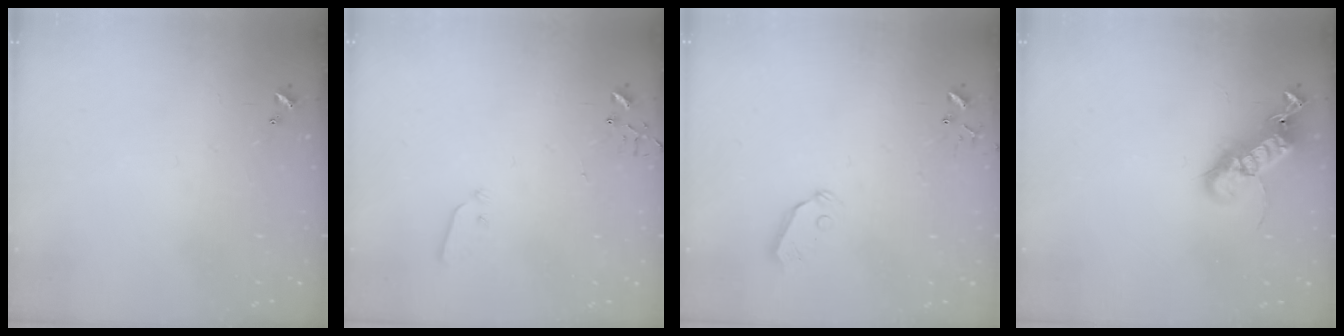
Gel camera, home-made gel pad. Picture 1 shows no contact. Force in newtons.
{"total": 3.8, "press": 3.8, "slide": 0.1}
{"total": 4.4, "press": 4.3, "slide": 0.5}
{"total": 21.0, "press": 21.0, "slide": 0.4}